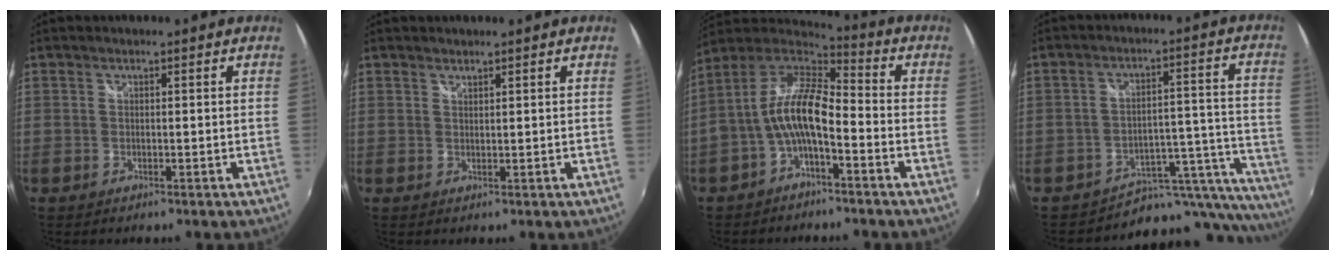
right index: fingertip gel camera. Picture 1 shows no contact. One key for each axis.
{"total": 0.8, "fx": 0.8, "fy": 0.1, "fz": 0.0, "tx": 0.000, "ty": 0.000, "tz": 0.015}
{"total": 11.5, "fx": -3.3, "fy": 4.3, "fz": 10.1, "tx": -0.213, "ty": 0.017, "tz": -0.066}
{"total": 15.5, "fx": -13.0, "fy": 6.9, "fz": 4.7, "tx": -0.036, "ty": 0.041, "tz": -0.171}